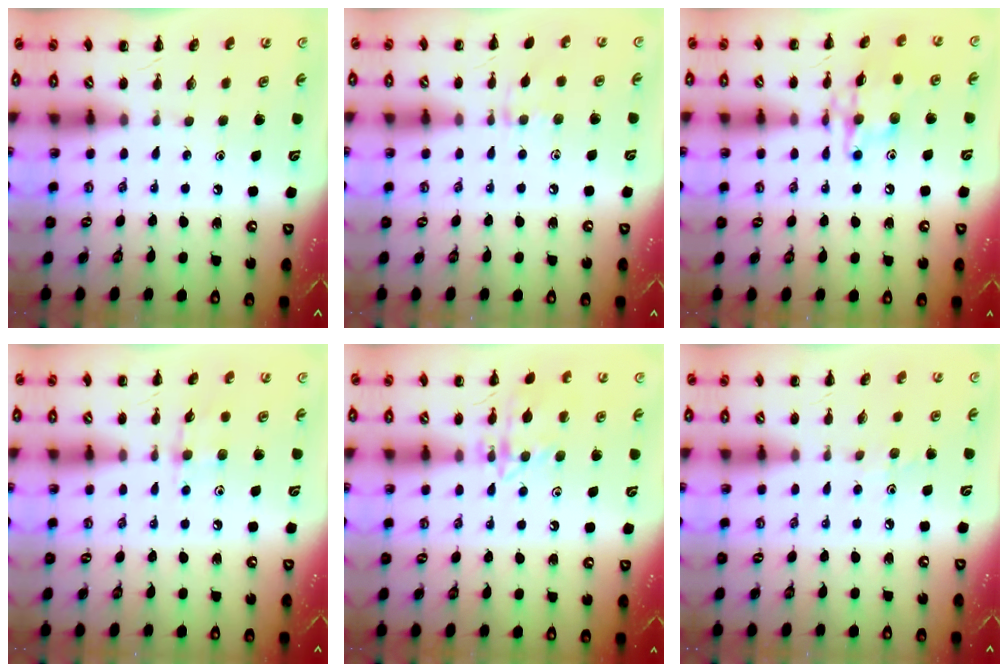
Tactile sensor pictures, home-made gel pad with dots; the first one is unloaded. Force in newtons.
{"total": 5.2, "press": 4.8, "slide": 1.8}
{"total": 13.2, "press": 13.2, "slide": 0.7}
{"total": 4.8, "press": 4.6, "slide": 1.4}
{"total": 13.2, "press": 13.2, "slide": 0.6}
{"total": 3.5, "press": 3.3, "slide": 1.3}